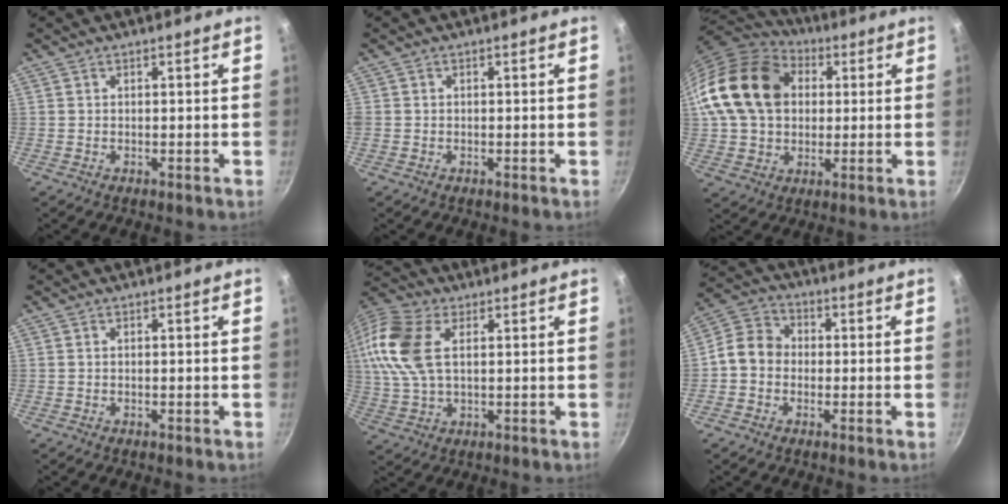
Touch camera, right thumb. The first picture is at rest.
{"total": 1.0, "force": [0.1, 0.9, 0.4], "torque": [-0.007, 0.004, -0.001]}
{"total": 19.8, "force": [4.0, 15.0, 12.2], "torque": [-0.201, 0.021, 0.066]}
{"total": 0.0}
{"total": 15.3, "force": [3.9, 9.1, 11.7], "torque": [-0.250, 0.013, 0.069]}
{"total": 7.2, "force": [-0.9, 6.1, 3.7], "torque": [-0.044, 0.020, -0.040]}